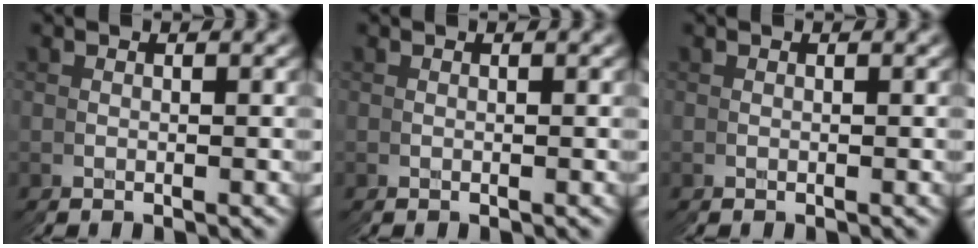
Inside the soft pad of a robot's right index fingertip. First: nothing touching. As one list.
[{"total": 0.0}, {"total": 0.0}]